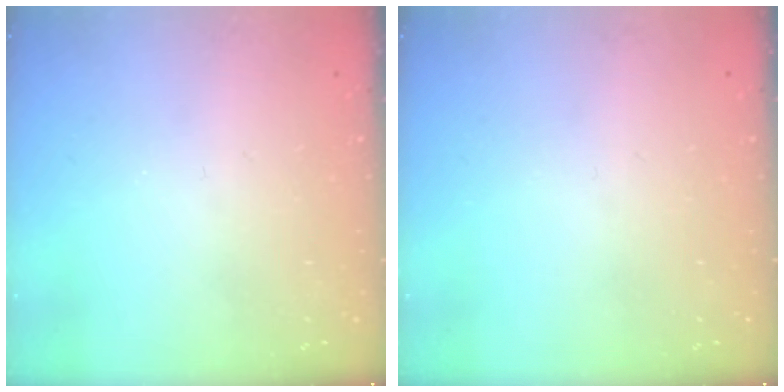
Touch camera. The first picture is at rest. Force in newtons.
{"total": 0.0}